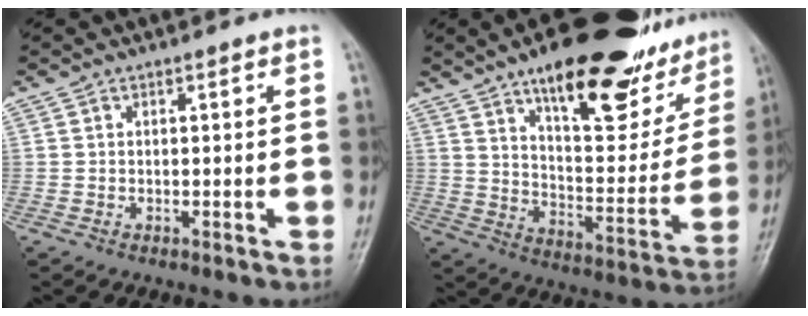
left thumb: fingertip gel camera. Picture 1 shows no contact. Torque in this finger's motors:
{"motor_torque": [0.93, -0.42, 1.49, -1.27, 0.25]}